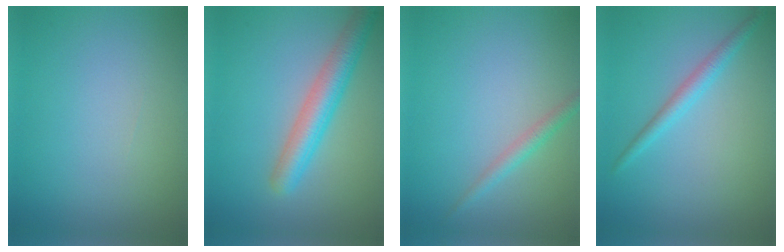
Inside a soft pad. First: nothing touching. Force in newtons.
{"total": 4.5, "press": 4.5, "slide": 0.2}
{"total": 1.6, "press": 1.6, "slide": 0.0}
{"total": 2.0, "press": 1.9, "slide": 0.1}